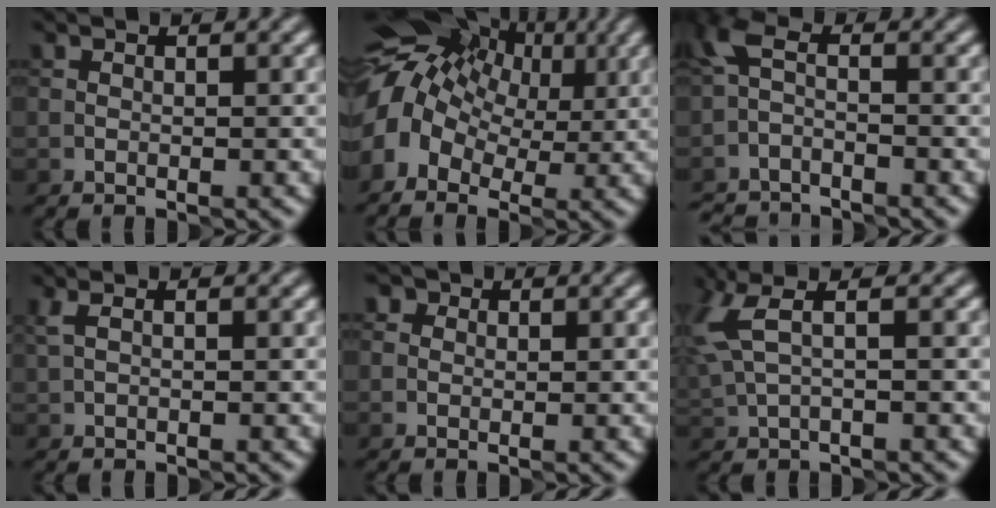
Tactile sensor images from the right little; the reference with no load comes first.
{"total": 10.8, "force": [2.5, 7.5, 7.4], "torque": [-0.139, 0.019, 0.040]}
{"total": 4.2, "force": [-3.5, 1.5, 1.9], "torque": [-0.042, -0.010, -0.073]}
{"total": 1.1, "force": [0.5, 0.3, 0.9], "torque": [-0.021, 0.005, 0.010]}
{"total": 2.4, "force": [1.4, 1.6, 1.1], "torque": [-0.010, 0.012, -0.009]}
{"total": 3.7, "force": [1.6, 1.1, 3.2], "torque": [-0.084, 0.008, 0.038]}